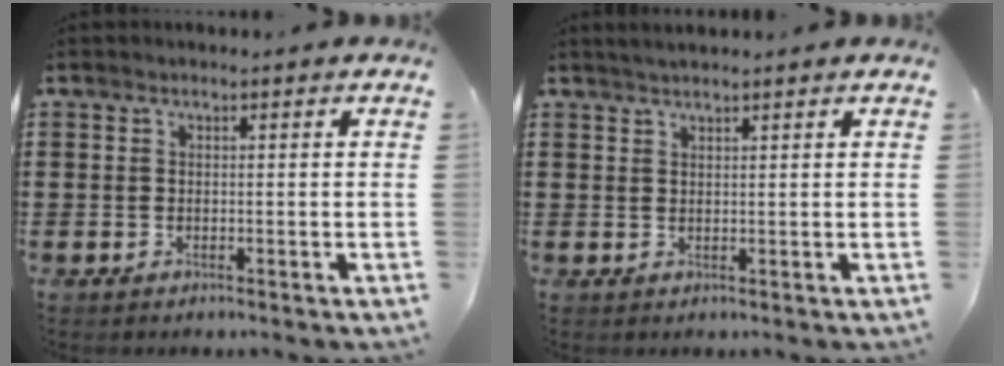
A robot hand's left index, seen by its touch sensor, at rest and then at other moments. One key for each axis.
{"total": 1.3, "fx": 1.2, "fy": 0.0, "fz": 0.6, "tx": -0.012, "ty": 0.001, "tz": 0.023}